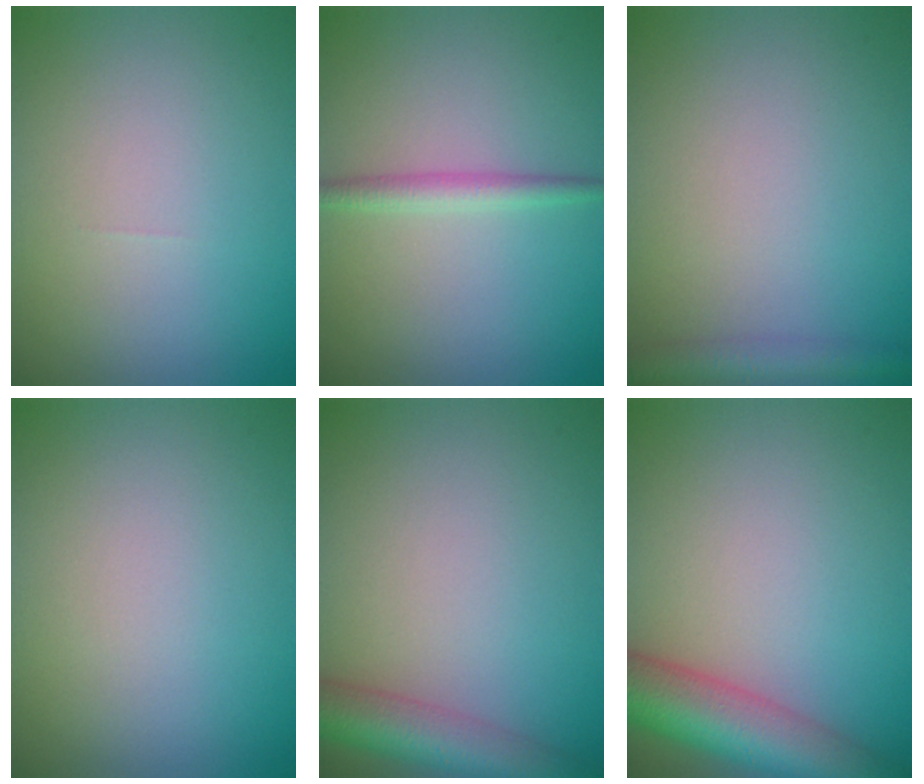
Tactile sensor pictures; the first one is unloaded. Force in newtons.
{"total": 1.8, "press": 1.8, "slide": 0.0}
{"total": 2.4, "press": 2.4, "slide": 0.1}
{"total": 0.0}
{"total": 5.1, "press": 5.1, "slide": 0.2}
{"total": 7.6, "press": 7.6, "slide": 0.4}